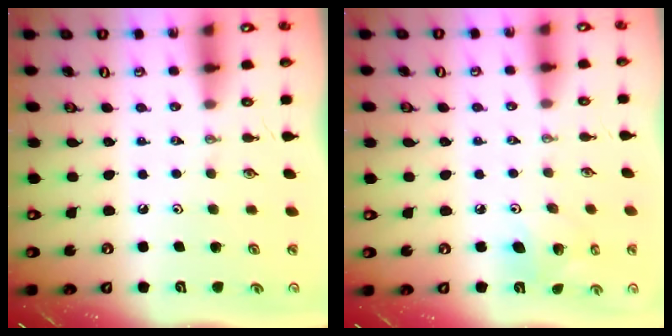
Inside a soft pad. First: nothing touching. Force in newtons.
{"total": 7.1, "press": 6.9, "slide": 1.6}